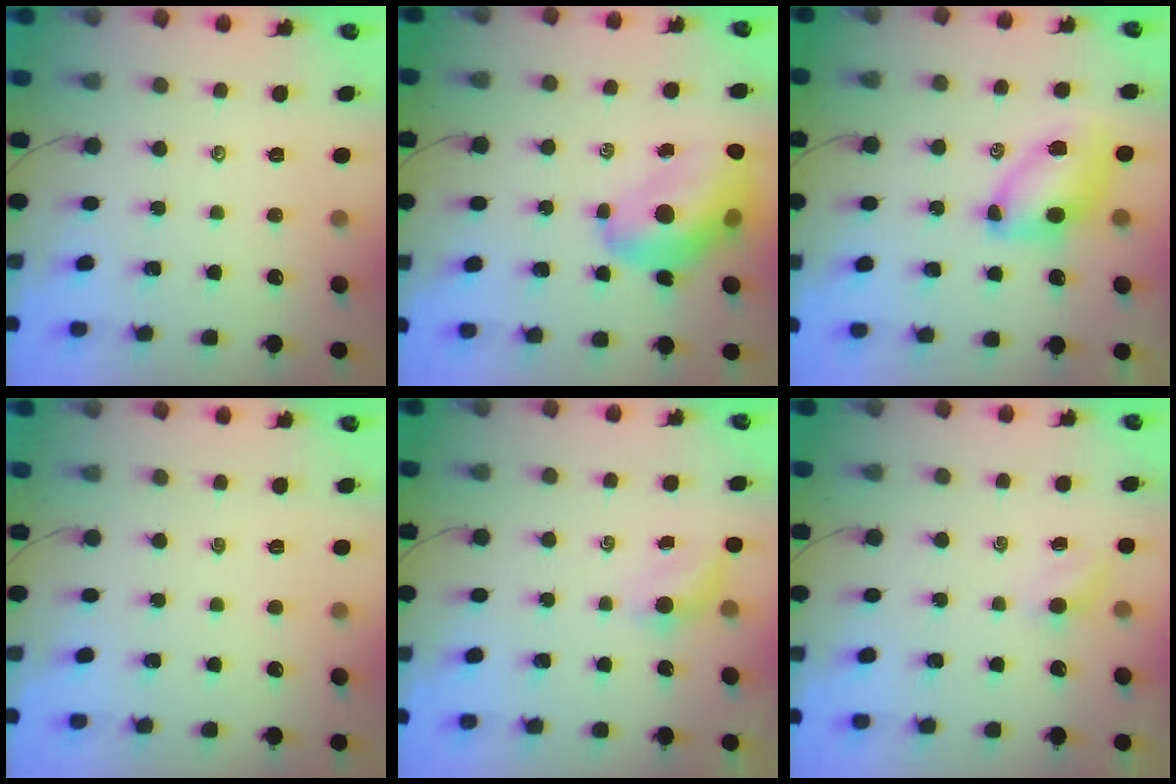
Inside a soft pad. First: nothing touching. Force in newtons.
{"total": 14.6, "press": 14.0, "slide": 4.0}
{"total": 8.5, "press": 8.4, "slide": 1.6}
{"total": 0.0}
{"total": 3.1, "press": 2.9, "slide": 1.1}
{"total": 2.2, "press": 2.1, "slide": 0.8}